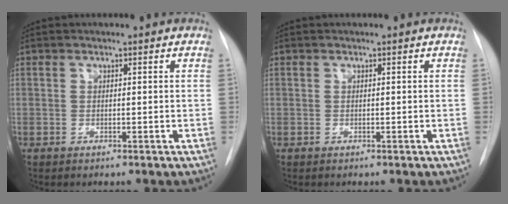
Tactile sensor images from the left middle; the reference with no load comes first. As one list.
[{"total": 0.0}]